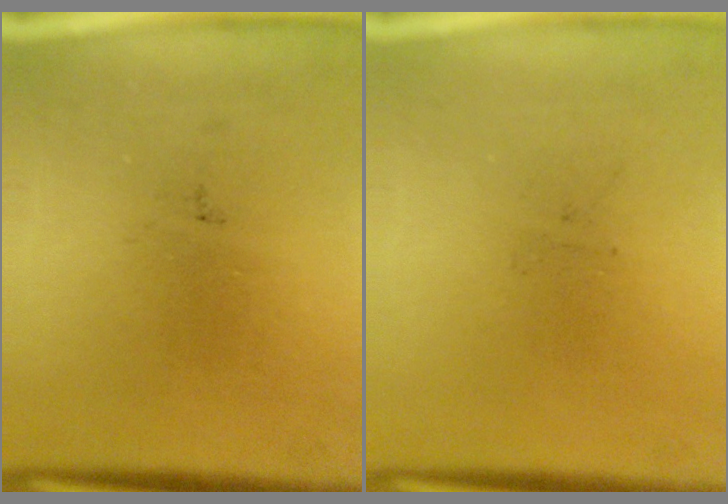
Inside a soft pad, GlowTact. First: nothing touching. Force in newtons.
{"total": 0.0}